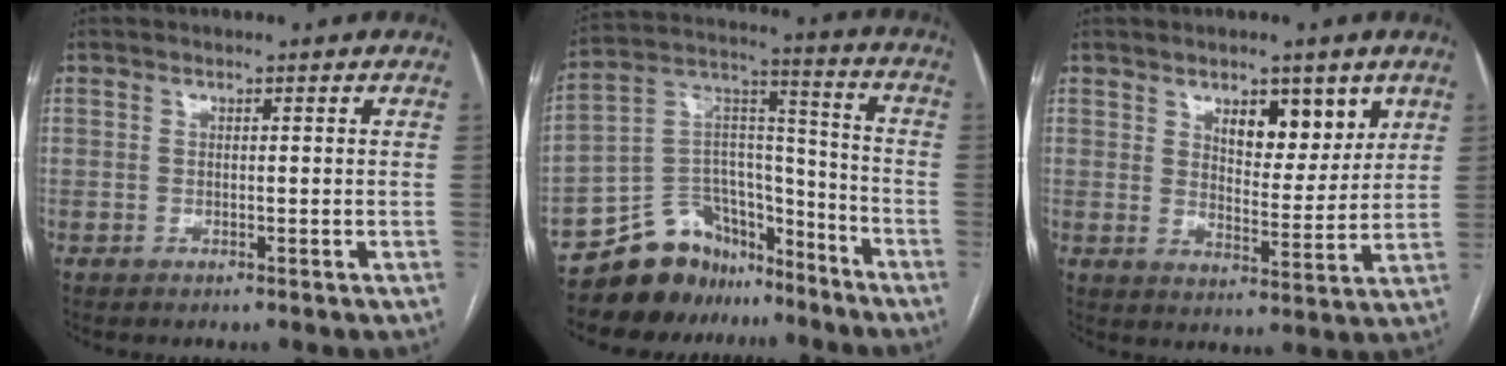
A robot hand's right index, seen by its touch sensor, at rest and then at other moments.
{"total": 14.1, "force": [-11.9, 7.0, 2.6], "torque": [-0.034, 0.087, -0.205]}
{"total": 7.9, "force": [4.4, 3.5, 5.6], "torque": [-0.076, -0.004, 0.070]}